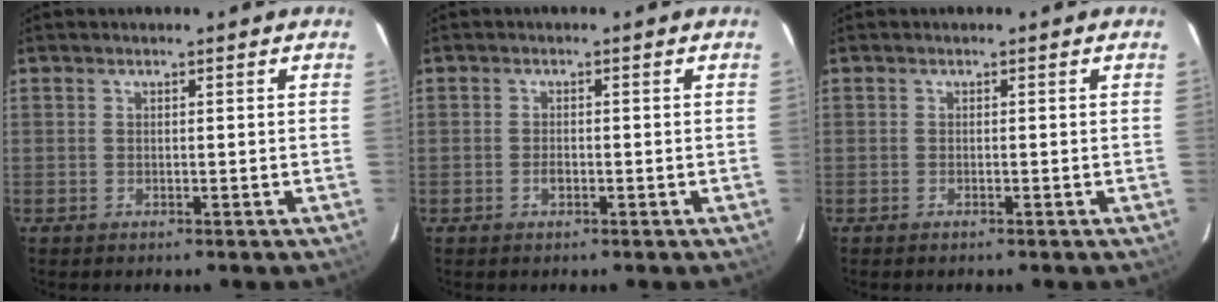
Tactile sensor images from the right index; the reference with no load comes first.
{"total": 1.4, "force": [-0.6, 0.9, 0.9], "torque": [-0.017, 0.002, -0.009]}
{"total": 0.0}